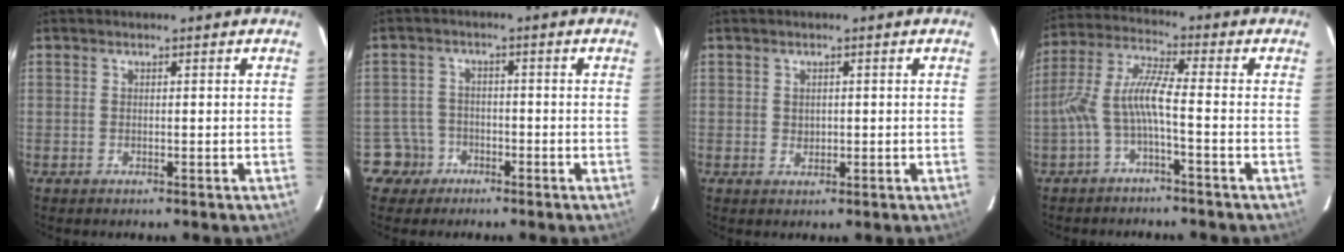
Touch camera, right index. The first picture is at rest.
{"total": 4.6, "force": [-2.6, 3.8, -0.4], "torque": [0.000, 0.020, -0.048]}
{"total": 1.3, "force": [0.2, 1.2, 0.6], "torque": [-0.006, 0.003, 0.005]}
{"total": 7.4, "force": [-2.8, 0.6, 6.8], "torque": [-0.162, 0.012, -0.053]}